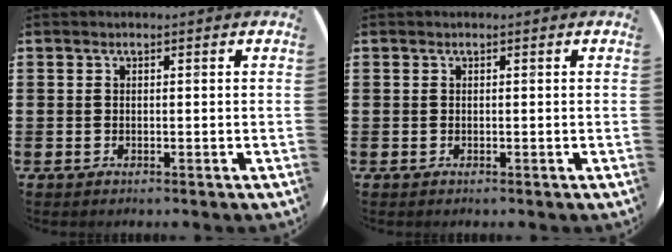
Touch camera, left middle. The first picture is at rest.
{"total": 0.0}